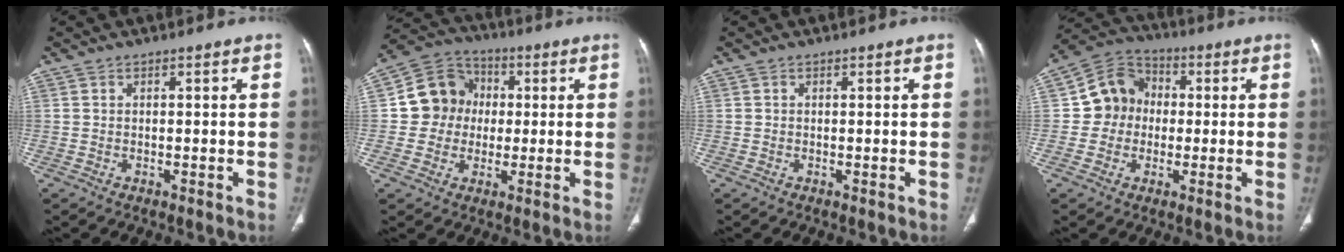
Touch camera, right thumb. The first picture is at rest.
{"total": 10.6, "force": [0.4, 9.9, 3.9], "torque": [-0.033, 0.022, -0.003]}
{"total": 0.0}
{"total": 9.6, "force": [-0.3, 8.9, 3.7], "torque": [-0.031, 0.027, -0.018]}